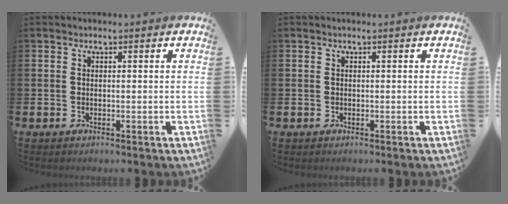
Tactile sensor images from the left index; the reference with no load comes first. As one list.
[{"total": 0.0}]